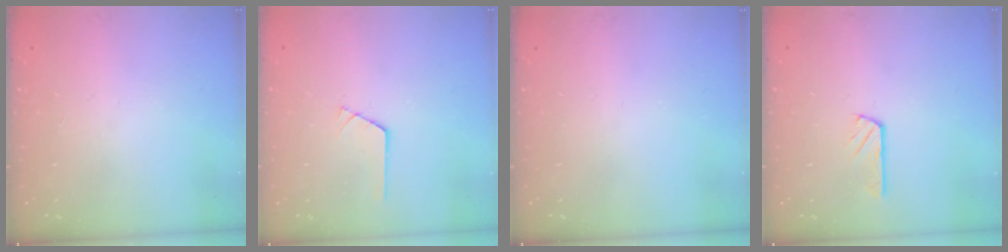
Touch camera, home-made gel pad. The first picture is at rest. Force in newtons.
{"total": 0.7, "press": 0.6, "slide": 0.1}
{"total": 0.0}
{"total": 2.9, "press": 2.9, "slide": 0.1}